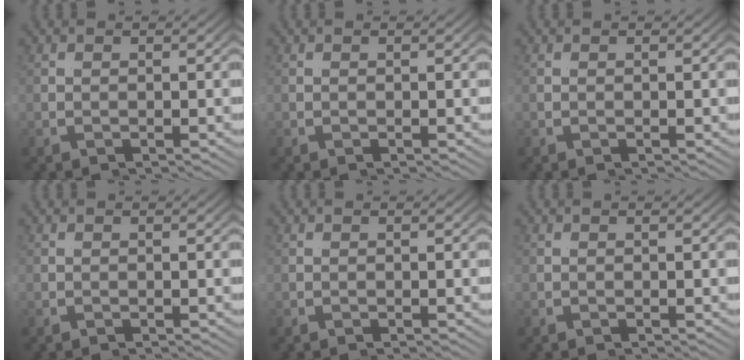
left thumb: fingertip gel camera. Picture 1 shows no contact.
{"total": 0.0}
{"total": 0.0}
{"total": 0.0}
{"total": 0.0}
{"total": 0.0}